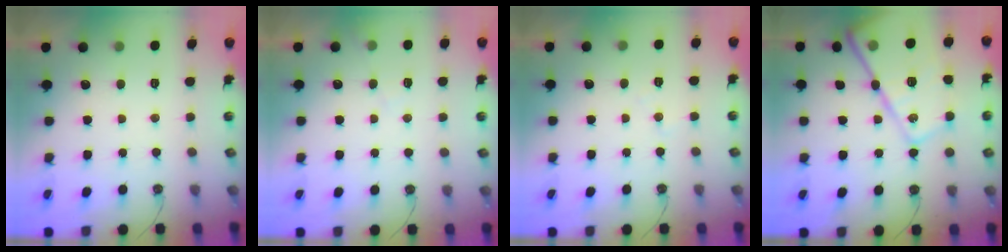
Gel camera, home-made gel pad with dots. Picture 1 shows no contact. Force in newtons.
{"total": 6.3, "press": 6.2, "slide": 0.7}
{"total": 4.6, "press": 4.5, "slide": 0.7}
{"total": 23.5, "press": 23.4, "slide": 2.3}